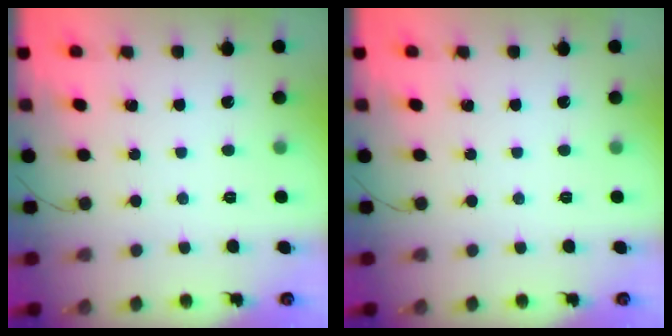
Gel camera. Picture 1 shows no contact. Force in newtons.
{"total": 0.0}